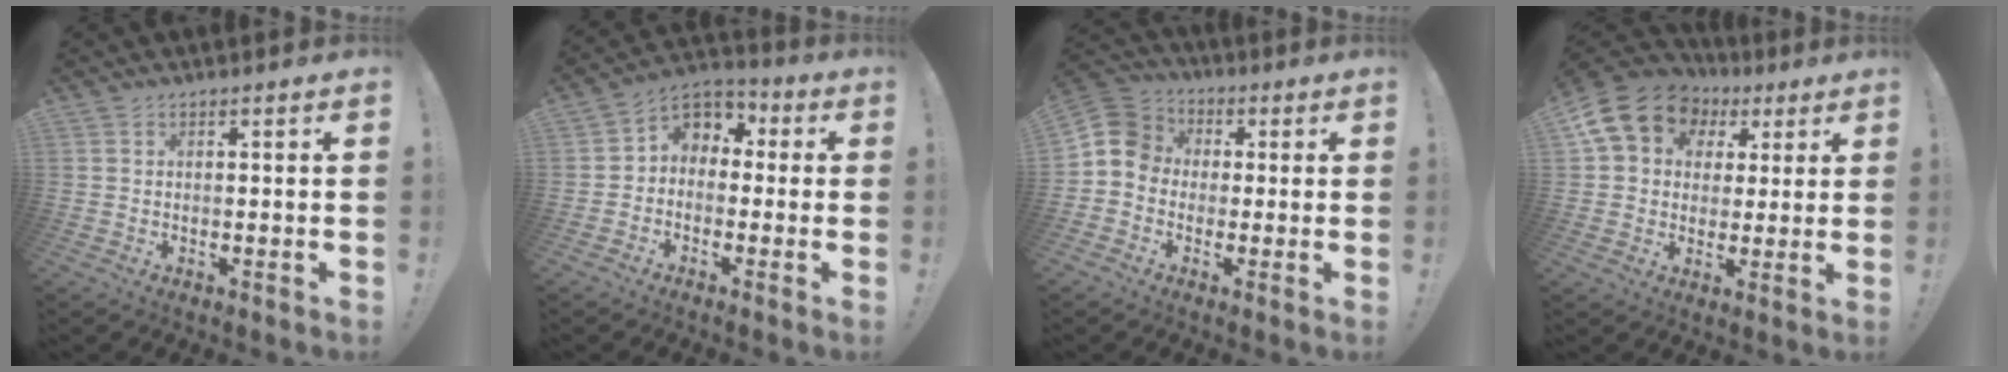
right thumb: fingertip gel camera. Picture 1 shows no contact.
{"total": 5.5, "force": [-0.7, 5.0, 2.2], "torque": [-0.044, 0.010, -0.005]}
{"total": 8.6, "force": [-0.5, 8.0, 3.2], "torque": [-0.046, 0.021, -0.002]}
{"total": 15.2, "force": [6.1, 12.1, 6.9], "torque": [-0.108, -0.019, 0.126]}